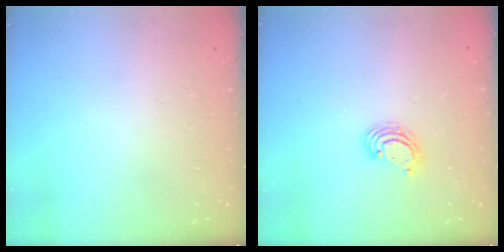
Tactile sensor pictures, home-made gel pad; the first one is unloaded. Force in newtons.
{"total": 3.3, "press": 3.3, "slide": 0.2}